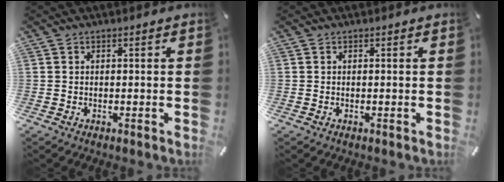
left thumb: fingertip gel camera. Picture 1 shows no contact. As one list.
[{"total": 0.0}]